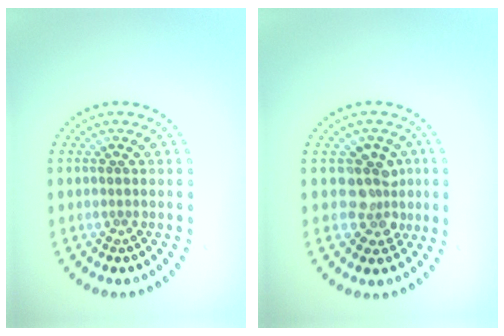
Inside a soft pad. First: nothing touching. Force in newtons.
{"total": 3.3, "press": 3.0, "slide": 1.4}